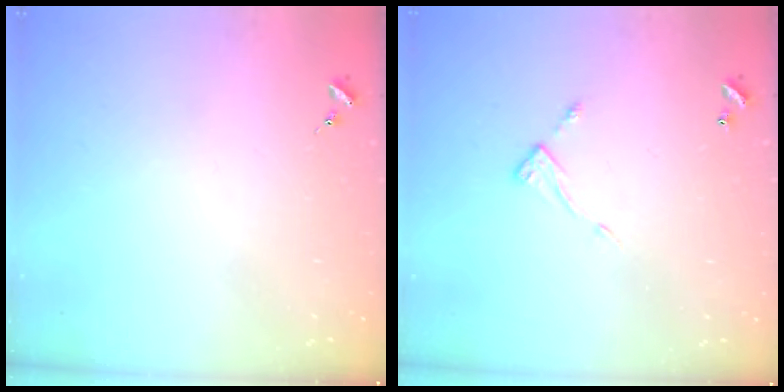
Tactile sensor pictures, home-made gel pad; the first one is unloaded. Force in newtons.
{"total": 5.1, "press": 5.1, "slide": 0.4}